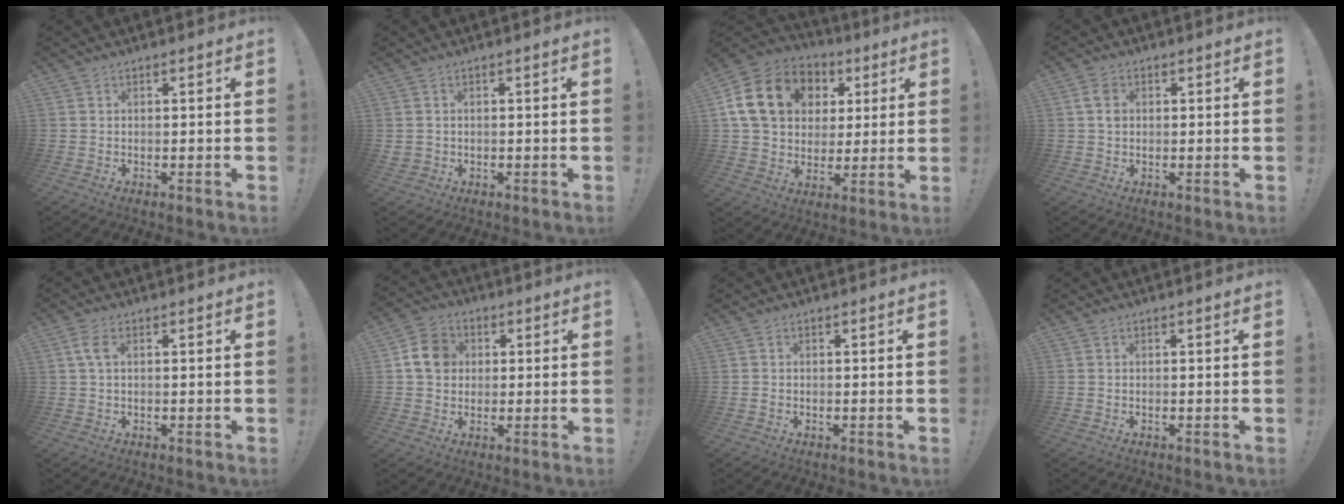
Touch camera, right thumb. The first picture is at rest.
{"total": 1.4, "force": [0.2, 1.4, 0.3], "torque": [-0.006, 0.003, 0.004]}
{"total": 19.7, "force": [6.2, 15.1, 11.1], "torque": [-0.179, -0.003, 0.130]}
{"total": 4.2, "force": [0.6, 3.1, 2.8], "torque": [-0.043, 0.005, 0.012]}
{"total": 3.7, "force": [0.9, 1.6, 3.2], "torque": [-0.059, 0.004, 0.017]}
{"total": 8.9, "force": [1.9, 7.8, 3.9], "torque": [-0.053, 0.008, 0.041]}
{"total": 0.5, "force": [-0.4, 0.4, 0.1], "torque": [-0.003, 0.002, -0.007]}
{"total": 0.0}